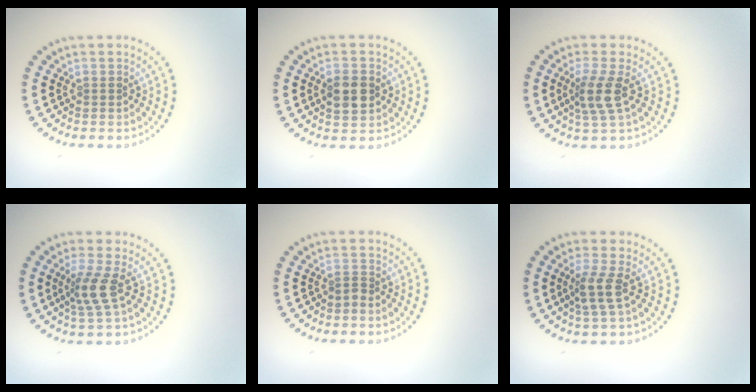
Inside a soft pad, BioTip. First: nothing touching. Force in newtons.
{"total": 3.2, "press": 3.2, "slide": 0.2}
{"total": 2.9, "press": 2.3, "slide": 1.7}
{"total": 2.8, "press": 2.2, "slide": 1.8}
{"total": 0.6, "press": 0.3, "slide": 0.5}
{"total": 2.5, "press": 1.9, "slide": 1.6}